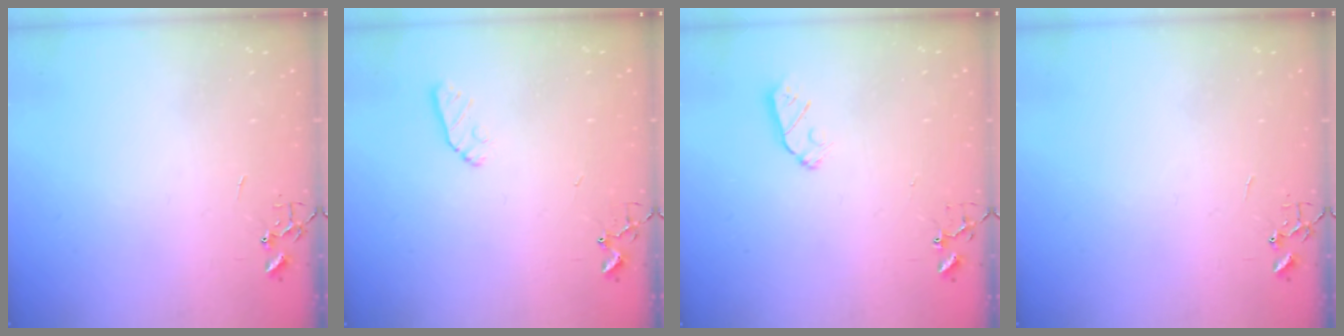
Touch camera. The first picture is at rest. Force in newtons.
{"total": 7.2, "press": 7.1, "slide": 0.8}
{"total": 5.5, "press": 5.4, "slide": 0.8}
{"total": 0.0}